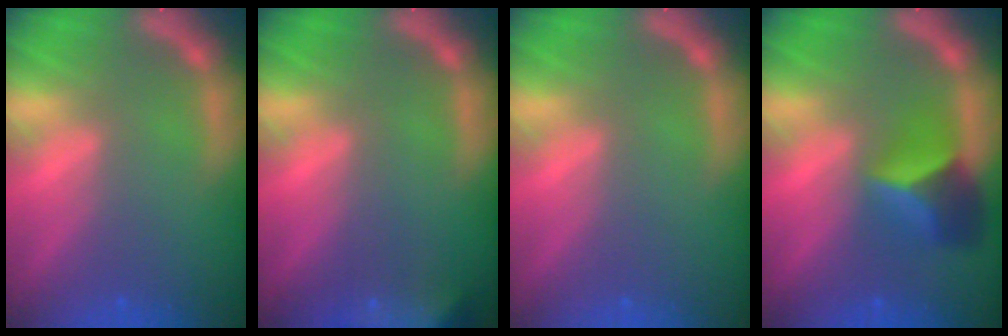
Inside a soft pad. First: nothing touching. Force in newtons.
{"total": 9.9}
{"total": 0.0}
{"total": 4.9}